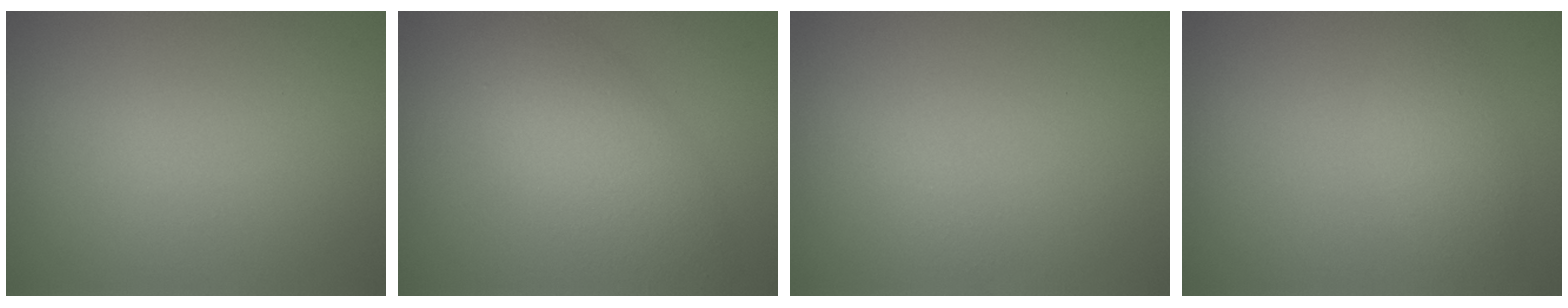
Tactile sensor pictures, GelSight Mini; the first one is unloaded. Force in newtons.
{"total": 5.1, "press": 5.1, "slide": 0.1}
{"total": 0.7, "press": 0.7, "slide": 0.0}
{"total": 2.2, "press": 2.2, "slide": 0.0}